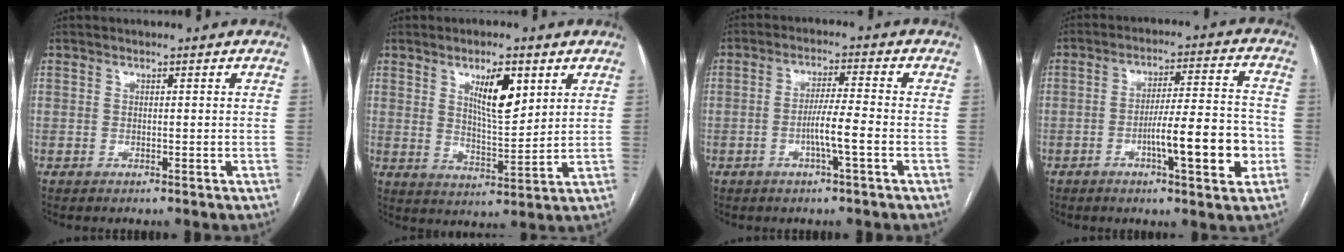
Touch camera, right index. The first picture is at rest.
{"total": 8.2, "force": [3.7, 2.2, 6.9], "torque": [-0.120, -0.003, 0.068]}
{"total": 5.4, "force": [-1.8, -0.2, 5.1], "torque": [-0.096, 0.001, -0.034]}
{"total": 11.9, "force": [-3.8, 1.7, 11.2], "torque": [-0.173, 0.009, -0.055]}